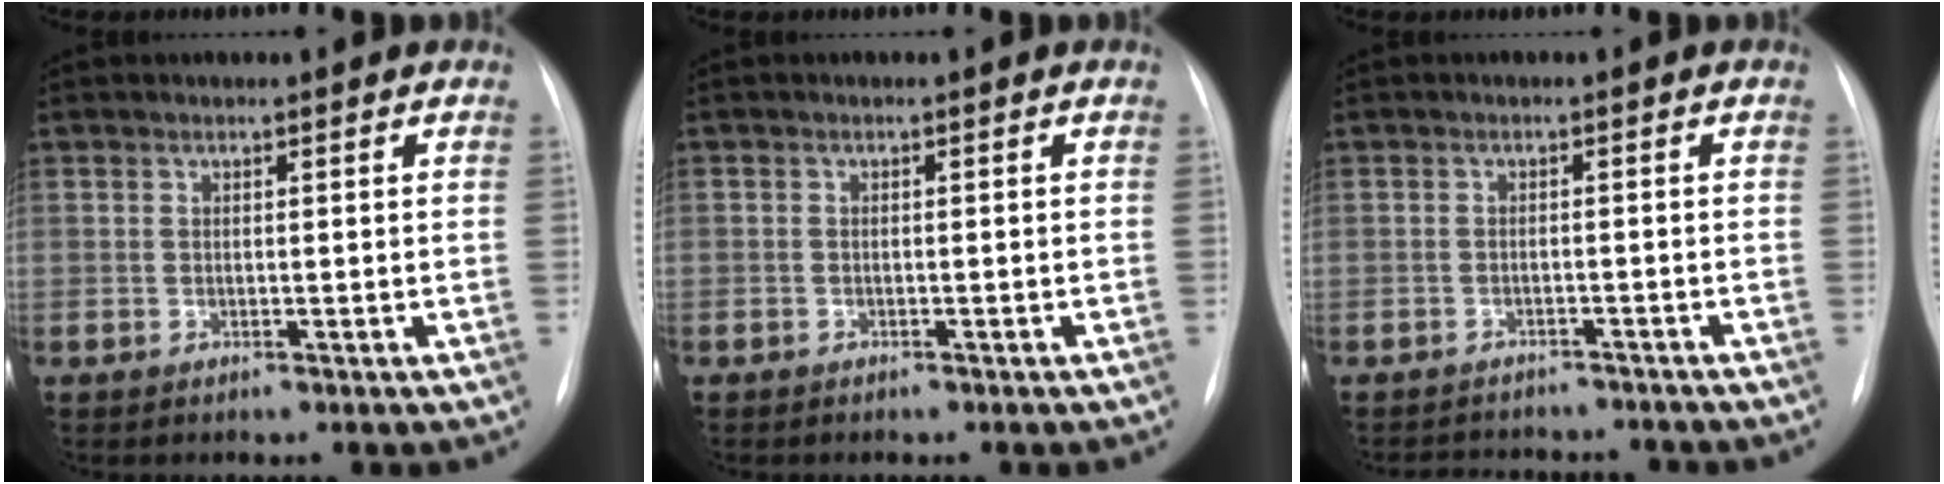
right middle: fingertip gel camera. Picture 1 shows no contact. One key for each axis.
{"total": 0.8, "fx": -0.6, "fy": 0.6, "fz": 0.1, "tx": -0.008, "ty": 0.003, "tz": -0.008}
{"total": 8.0, "fx": -7.6, "fy": 2.2, "fz": 1.4, "tx": -0.022, "ty": 0.008, "tz": -0.091}